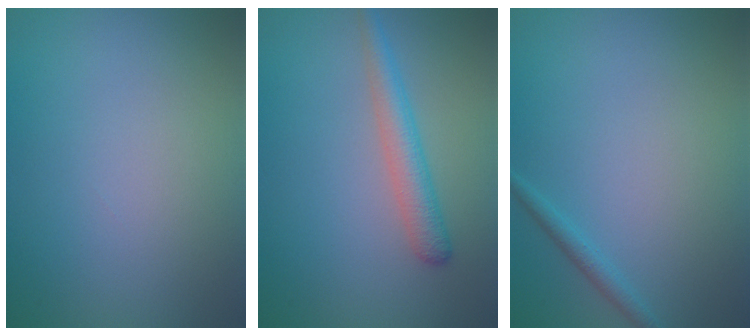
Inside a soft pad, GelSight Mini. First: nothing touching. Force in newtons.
{"total": 2.8, "press": 2.7, "slide": 0.2}
{"total": 1.1, "press": 1.1, "slide": 0.0}